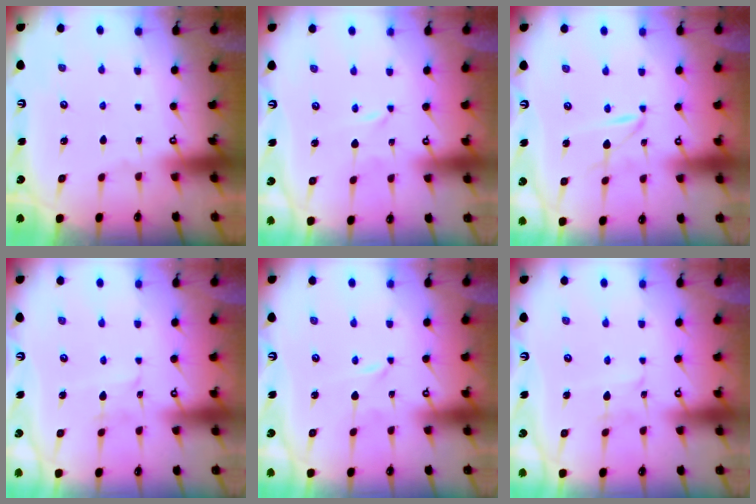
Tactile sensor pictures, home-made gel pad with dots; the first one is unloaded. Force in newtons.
{"total": 0.0}
{"total": 2.2, "press": 2.1, "slide": 0.3}
{"total": 2.8, "press": 2.8, "slide": 0.2}
{"total": 0.0}
{"total": 2.8, "press": 2.8, "slide": 0.2}